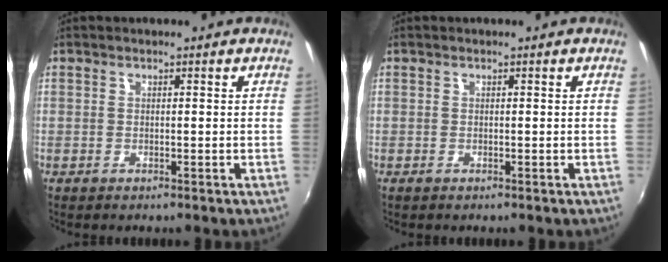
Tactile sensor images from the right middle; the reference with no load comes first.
{"total": 0.0}